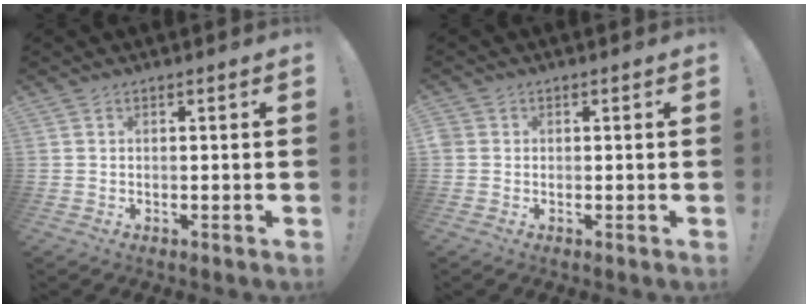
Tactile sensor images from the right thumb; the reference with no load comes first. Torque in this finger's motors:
{"motor_torque": [2.14, 2.19, 0.69, 0.16, 0.61]}